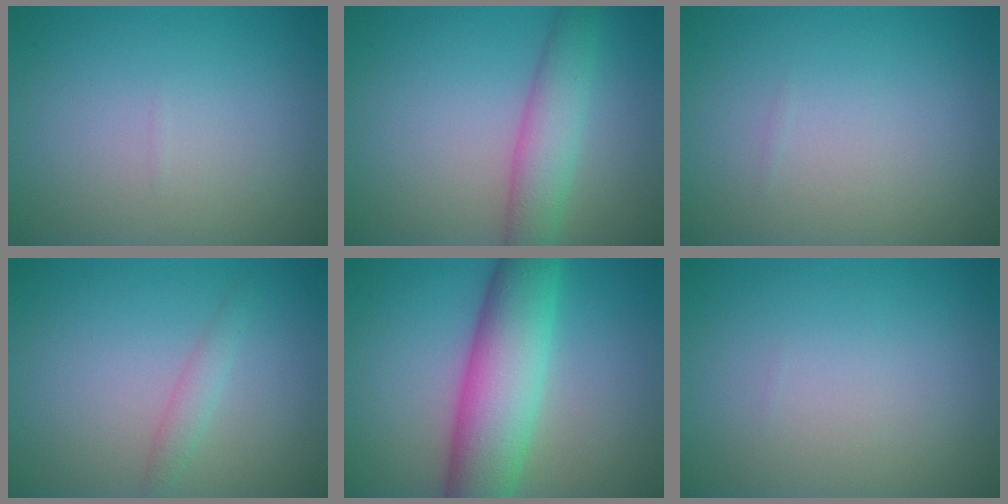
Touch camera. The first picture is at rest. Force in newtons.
{"total": 4.1, "press": 4.0, "slide": 0.4}
{"total": 0.0}
{"total": 1.4, "press": 1.4, "slide": 0.1}
{"total": 9.0, "press": 9.0, "slide": 0.3}
{"total": 0.0}